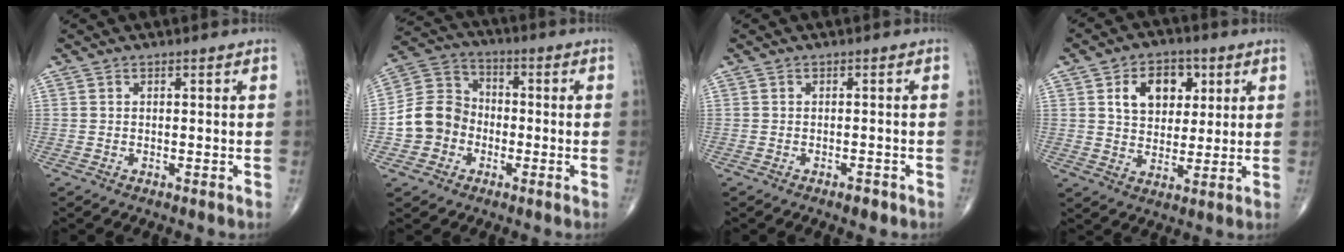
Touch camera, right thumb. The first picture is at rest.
{"total": 10.3, "force": [-2.7, 9.0, 4.2], "torque": [-0.058, 0.035, -0.057]}
{"total": 1.6, "force": [-1.1, 0.7, 1.0], "torque": [-0.016, 0.003, -0.016]}
{"total": 10.5, "force": [3.6, 7.5, 6.4], "torque": [-0.062, -0.008, 0.061]}